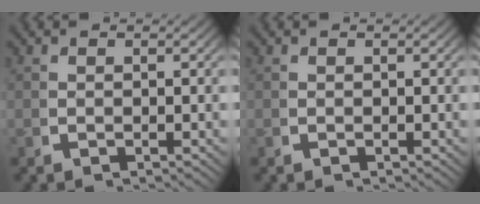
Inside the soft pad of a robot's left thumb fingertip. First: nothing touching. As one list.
[{"total": 0.0}]